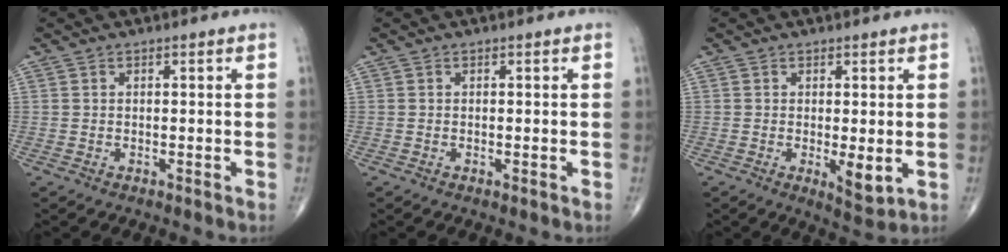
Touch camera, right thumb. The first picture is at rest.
{"total": 0.0}
{"total": 4.4, "force": [-0.5, 1.5, 4.1], "torque": [-0.061, -0.016, -0.003]}